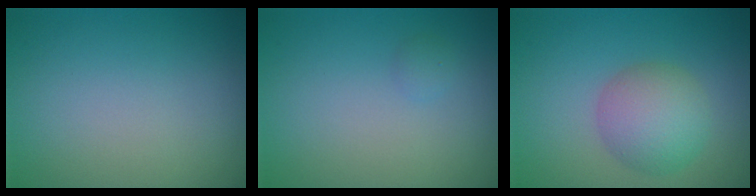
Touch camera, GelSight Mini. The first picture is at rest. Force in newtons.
{"total": 0.6, "press": 0.6, "slide": 0.1}
{"total": 4.4, "press": 4.4, "slide": 0.0}